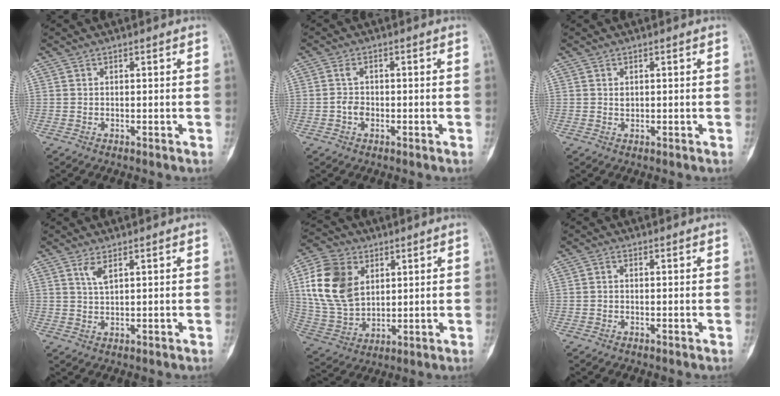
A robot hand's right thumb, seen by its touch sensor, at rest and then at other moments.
{"total": 2.4, "force": [-0.5, 1.7, 1.6], "torque": [-0.020, 0.010, -0.013]}
{"total": 0.8, "force": [0.3, 0.6, 0.4], "torque": [0.000, 0.002, 0.007]}
{"total": 2.5, "force": [1.5, 0.6, 1.9], "torque": [-0.039, -0.006, 0.035]}
{"total": 15.6, "force": [4.5, 11.1, 10.1], "torque": [-0.182, -0.007, 0.092]}
{"total": 0.7, "force": [-0.1, 0.4, 0.5], "torque": [-0.007, 0.001, -0.007]}